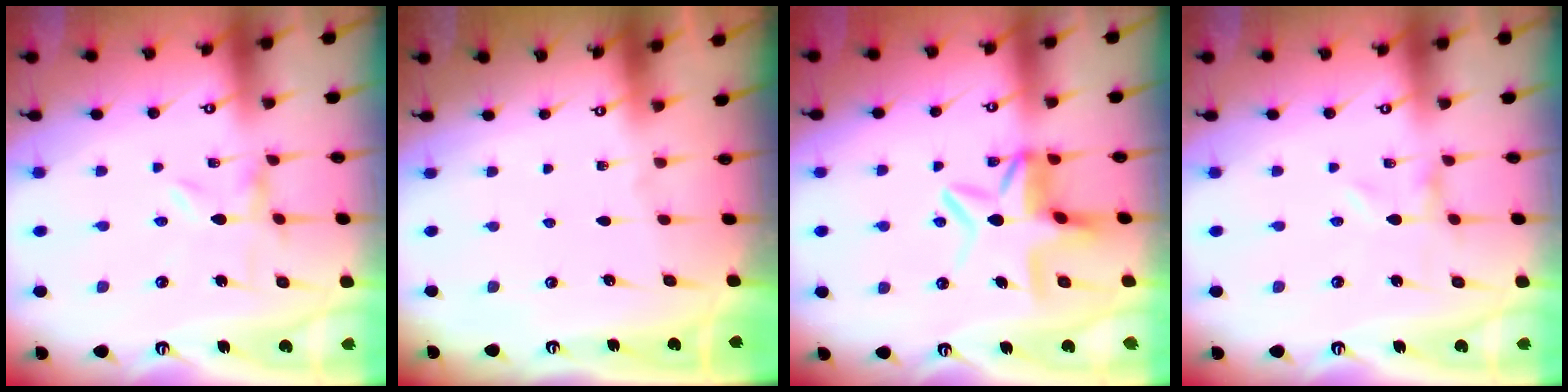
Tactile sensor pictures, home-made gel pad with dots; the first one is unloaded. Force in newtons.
{"total": 0.0}
{"total": 9.4, "press": 9.2, "slide": 1.8}
{"total": 0.0}